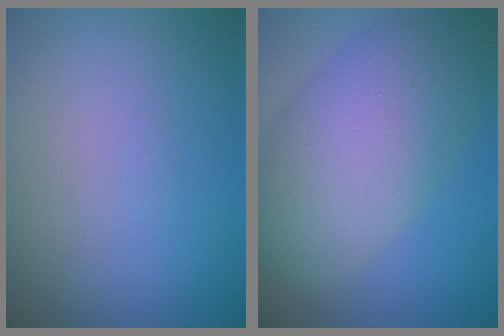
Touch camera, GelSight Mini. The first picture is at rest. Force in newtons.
{"total": 9.7, "press": 9.7, "slide": 0.4}